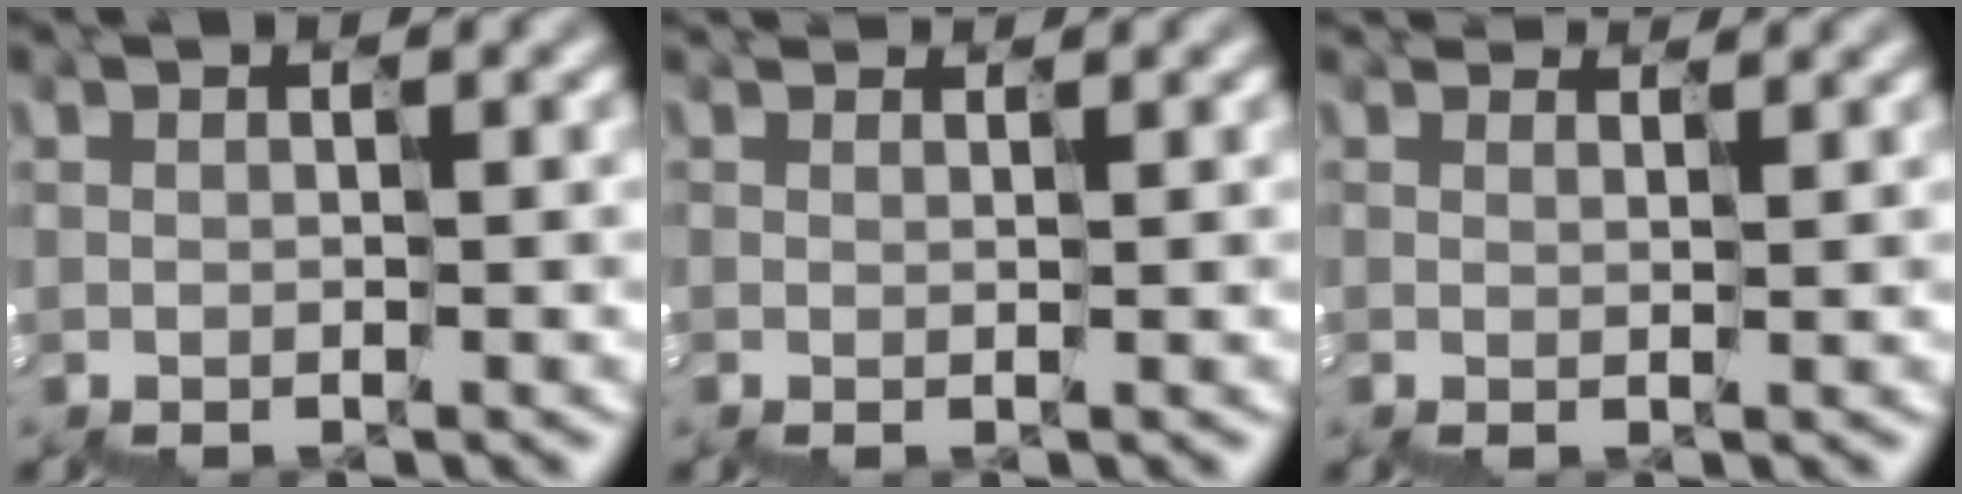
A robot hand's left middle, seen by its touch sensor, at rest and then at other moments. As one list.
[{"total": 1.1, "force": [0.8, 0.6, 0.4], "torque": [0.009, 0.016, 0.007]}, {"total": 3.4, "force": [2.8, 1.4, 1.5], "torque": [-0.015, 0.030, 0.036]}]